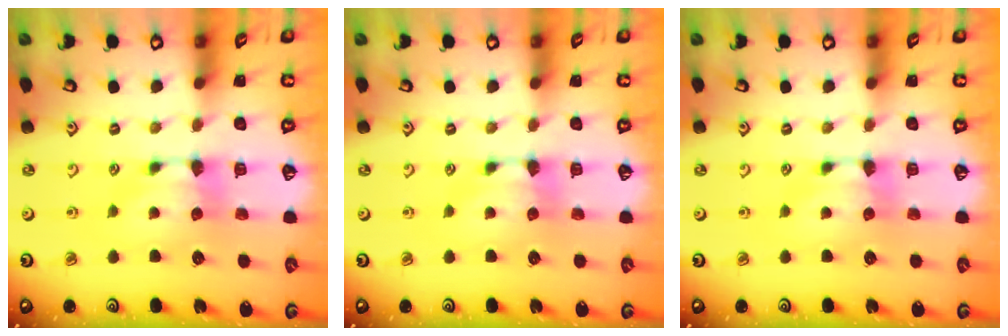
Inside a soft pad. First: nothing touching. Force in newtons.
{"total": 0.0}
{"total": 0.0}